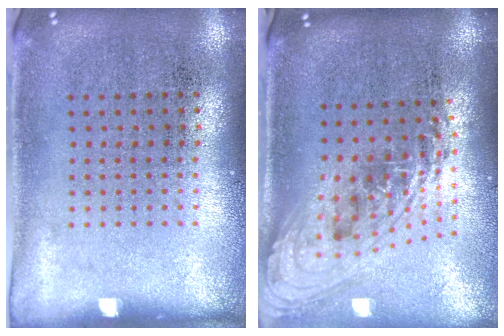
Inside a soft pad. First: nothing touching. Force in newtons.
{"total": 2.2, "press": 1.6, "slide": 1.6}